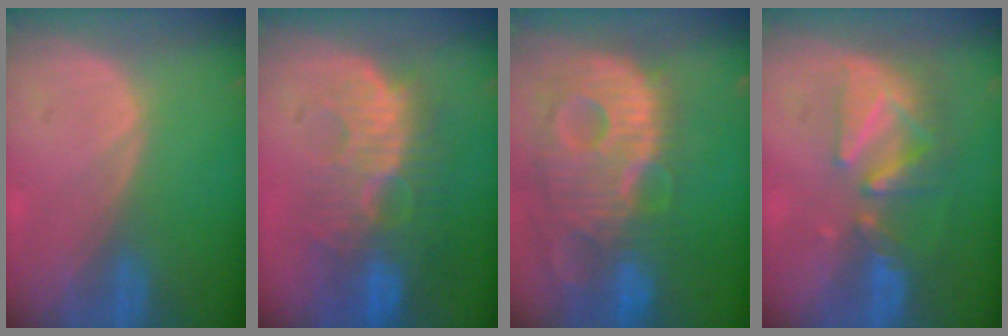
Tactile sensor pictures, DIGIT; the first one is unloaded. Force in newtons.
{"total": 11.0, "press": 9.7, "slide": 5.3}
{"total": 13.9, "press": 12.0, "slide": 7.1}
{"total": 8.4, "press": 7.8, "slide": 3.1}